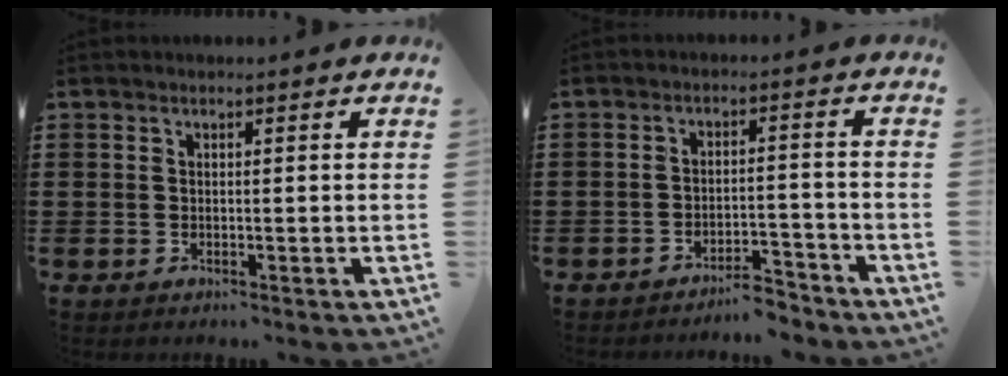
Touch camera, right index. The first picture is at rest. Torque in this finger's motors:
{"motor_torque": [0.10, -0.10, 0.04, -0.02]}